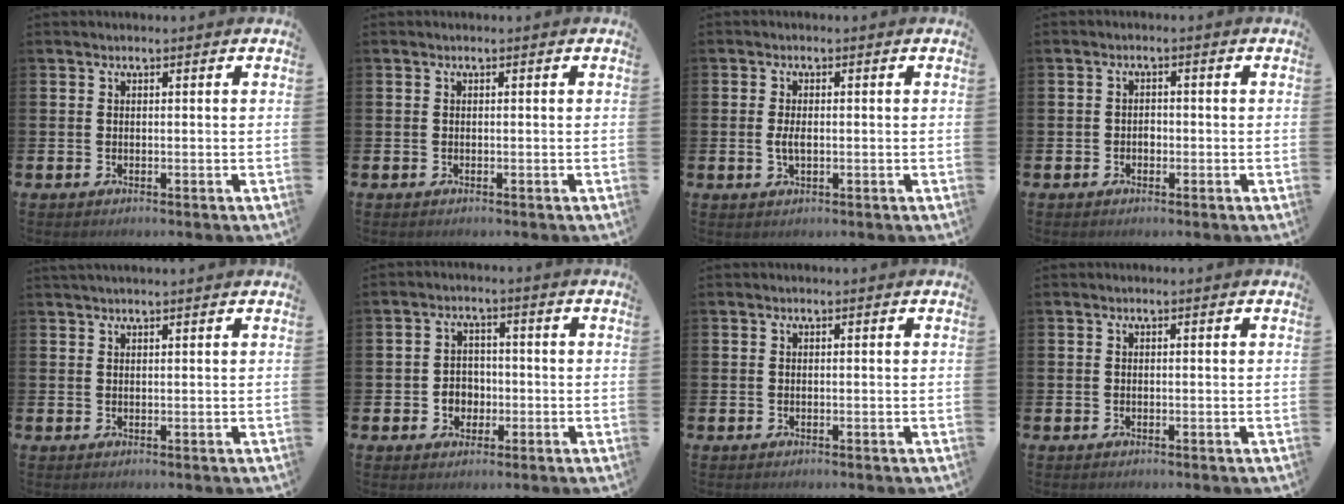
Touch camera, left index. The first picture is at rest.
{"total": 0.0}
{"total": 2.1, "force": [-0.2, 1.0, 1.9], "torque": [-0.035, 0.002, -0.006]}
{"total": 1.3, "force": [-0.6, 1.1, 0.5], "torque": [-0.001, 0.000, -0.015]}
{"total": 1.1, "force": [1.0, -0.2, 0.4], "torque": [-0.006, 0.000, 0.018]}
{"total": 3.2, "force": [-0.9, 2.9, 1.2], "torque": [-0.020, 0.002, -0.024]}
{"total": 0.0}
{"total": 0.0}